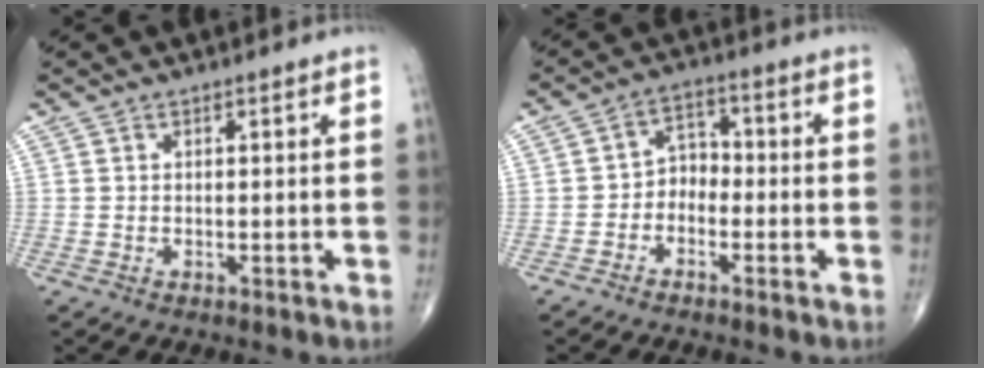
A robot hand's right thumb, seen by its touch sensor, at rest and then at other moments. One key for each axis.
{"total": 4.5, "fx": -1.9, "fy": 3.4, "fz": 2.2, "tx": -0.015, "ty": 0.029, "tz": -0.047}